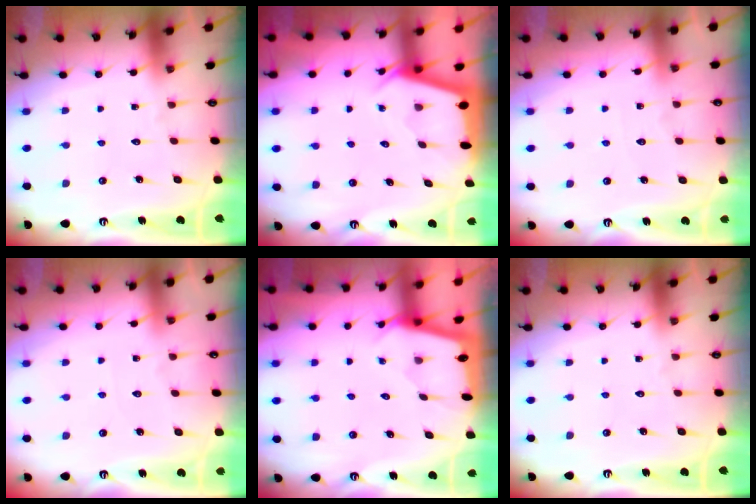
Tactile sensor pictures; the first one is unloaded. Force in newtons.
{"total": 2.4, "press": 2.4, "slide": 0.2}
{"total": 3.2, "press": 3.2, "slide": 0.5}
{"total": 2.3, "press": 2.3, "slide": 0.4}
{"total": 1.5, "press": 1.5, "slide": 0.2}
{"total": 0.0}